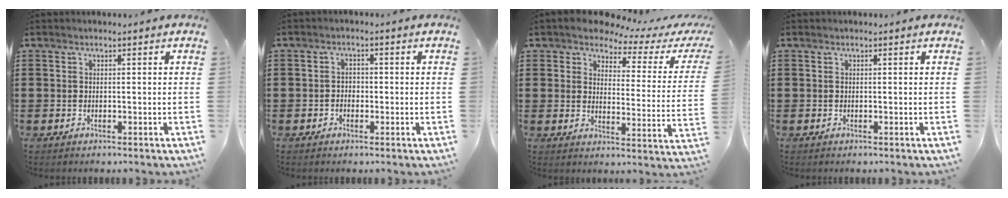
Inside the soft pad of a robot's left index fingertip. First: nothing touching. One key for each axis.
{"total": 1.4, "fx": -0.8, "fy": 1.1, "fz": 0.4, "tx": -0.012, "ty": 0.004, "tz": -0.020}
{"total": 4.1, "fx": 3.5, "fy": 1.5, "fz": 1.5, "tx": -0.047, "ty": -0.020, "tz": 0.055}
{"total": 0.0}